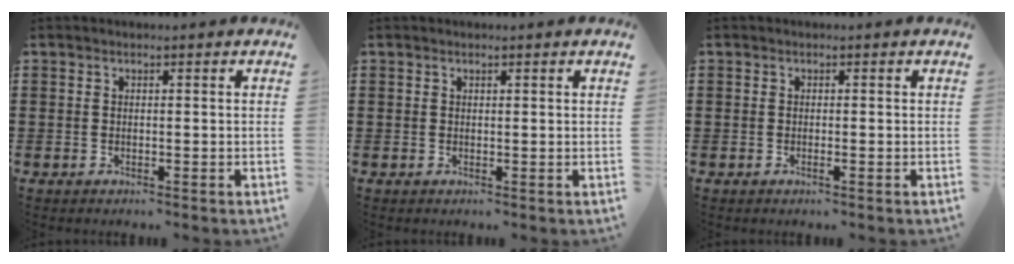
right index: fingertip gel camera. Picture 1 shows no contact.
{"total": 0.0}
{"total": 0.6, "force": [-0.2, 0.0, 0.6], "torque": [-0.009, -0.003, -0.004]}